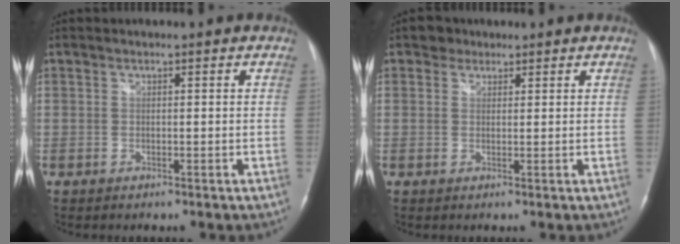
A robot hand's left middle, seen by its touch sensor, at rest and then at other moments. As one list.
[{"total": 2.1, "force": [1.4, 1.6, 0.2], "torque": [-0.002, 0.007, 0.017]}]